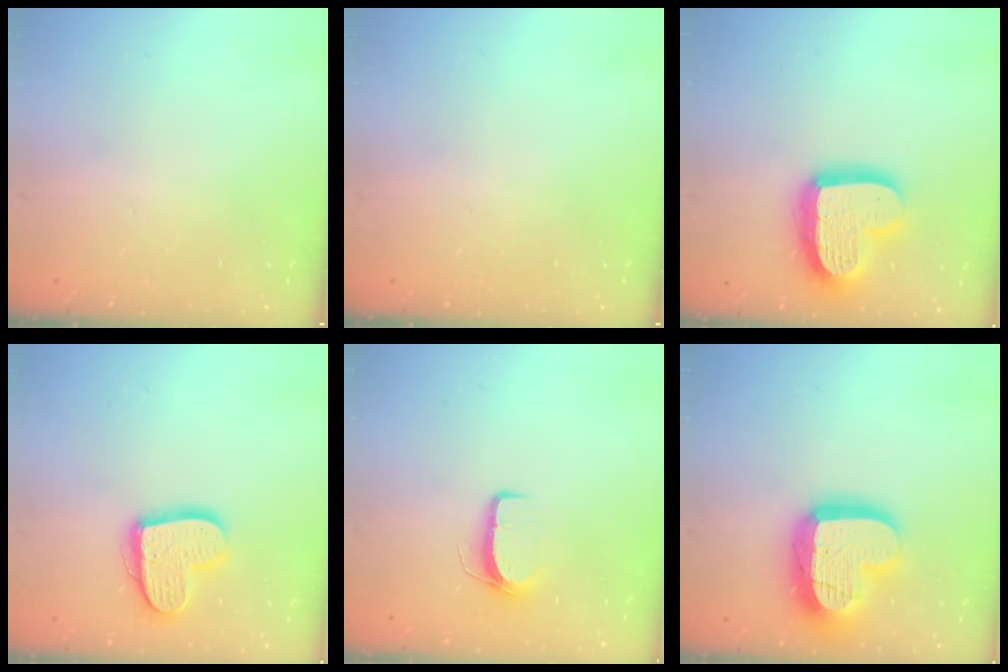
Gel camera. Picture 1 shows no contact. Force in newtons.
{"total": 0.0}
{"total": 17.9, "press": 17.8, "slide": 1.7}
{"total": 15.4, "press": 15.4, "slide": 1.2}
{"total": 7.0, "press": 7.0, "slide": 0.6}
{"total": 19.8, "press": 19.8, "slide": 1.5}